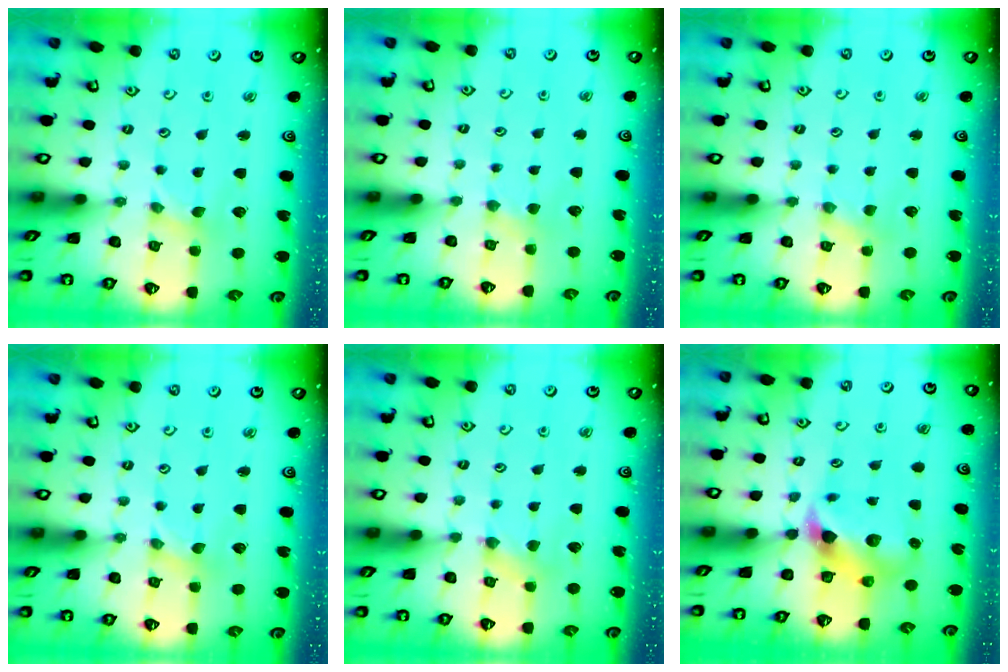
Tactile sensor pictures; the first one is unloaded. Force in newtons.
{"total": 1.8, "press": 1.8, "slide": 0.4}
{"total": 1.6, "press": 1.6, "slide": 0.3}
{"total": 0.0}
{"total": 3.8, "press": 3.8, "slide": 0.4}
{"total": 8.4, "press": 8.3, "slide": 1.1}